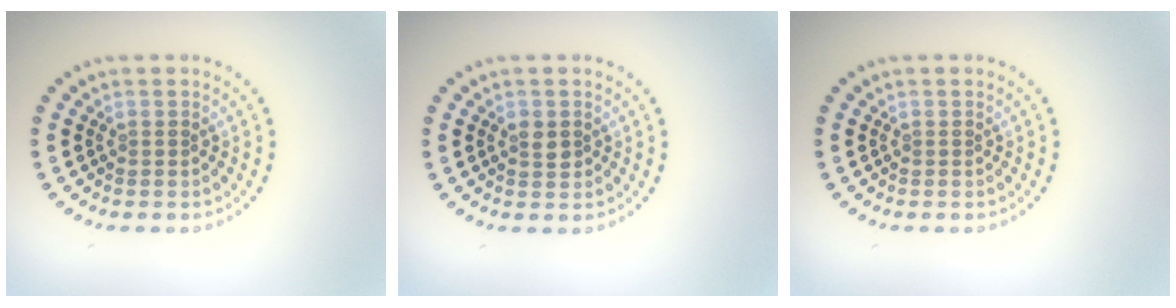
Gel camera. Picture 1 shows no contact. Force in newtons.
{"total": 1.4, "press": 1.4, "slide": 0.2}
{"total": 0.0}